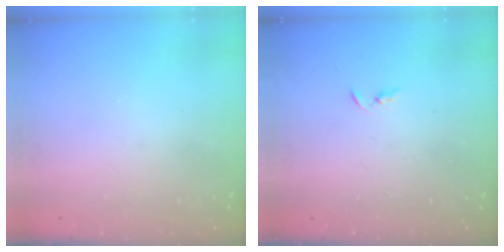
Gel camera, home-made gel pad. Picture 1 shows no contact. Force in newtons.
{"total": 2.4, "press": 2.3, "slide": 0.2}